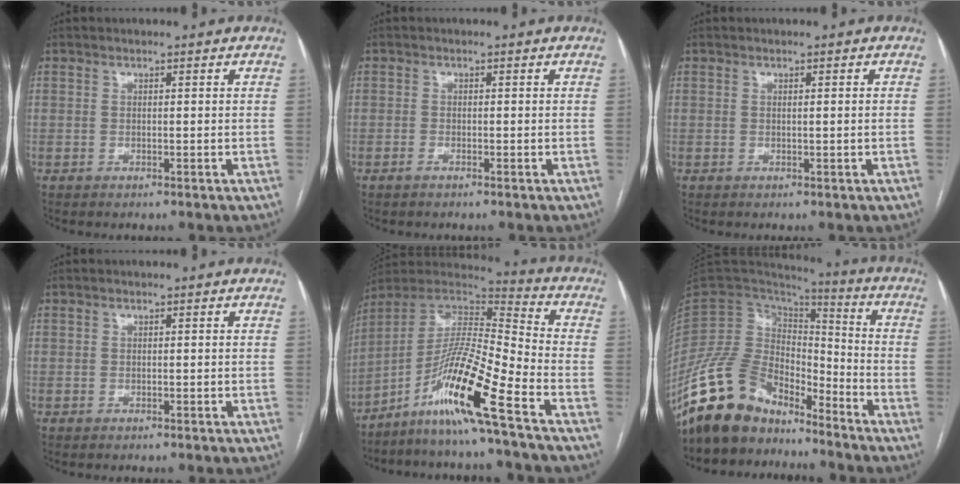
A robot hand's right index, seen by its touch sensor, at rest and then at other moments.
{"total": 0.7, "force": [-0.5, 0.3, 0.4], "torque": [-0.008, 0.000, -0.009]}
{"total": 0.6, "force": [0.0, -0.1, 0.6], "torque": [-0.009, 0.000, 0.002]}
{"total": 0.0}
{"total": 15.3, "force": [-9.0, -1.2, 12.3], "torque": [-0.238, -0.005, -0.168]}
{"total": 14.9, "force": [-12.0, 6.7, 5.8], "torque": [-0.120, 0.036, -0.227]}